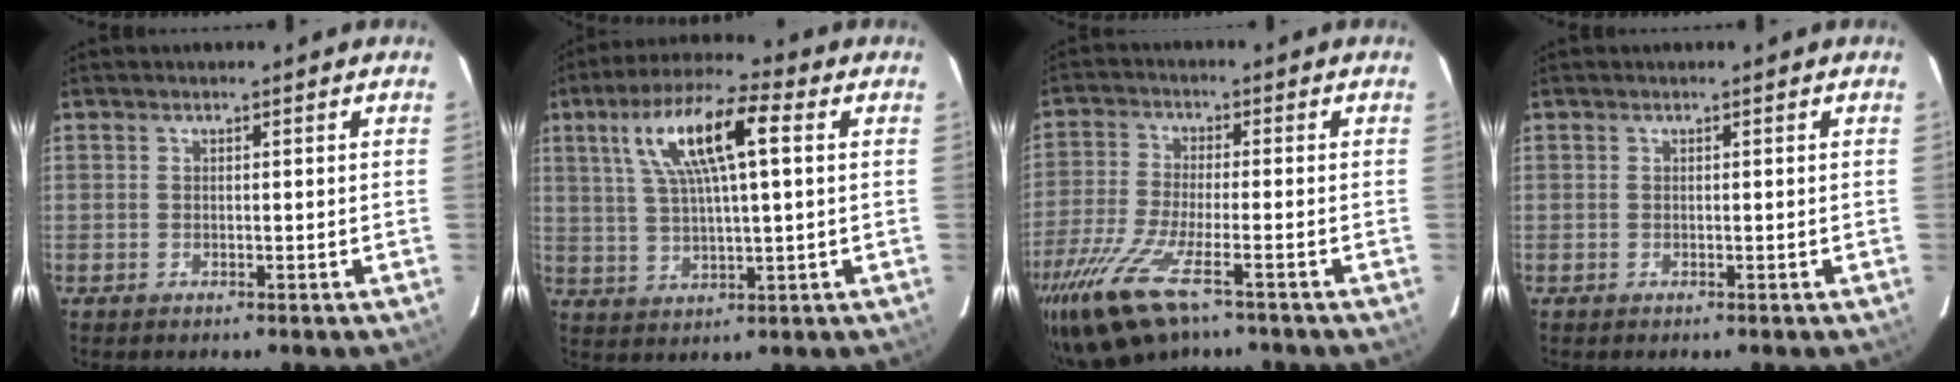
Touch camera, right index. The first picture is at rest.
{"total": 13.1, "force": [4.3, 3.1, 12.0], "torque": [-0.227, 0.023, 0.080]}
{"total": 14.8, "force": [-9.8, 4.0, 10.3], "torque": [-0.229, -0.053, -0.186]}
{"total": 0.0}